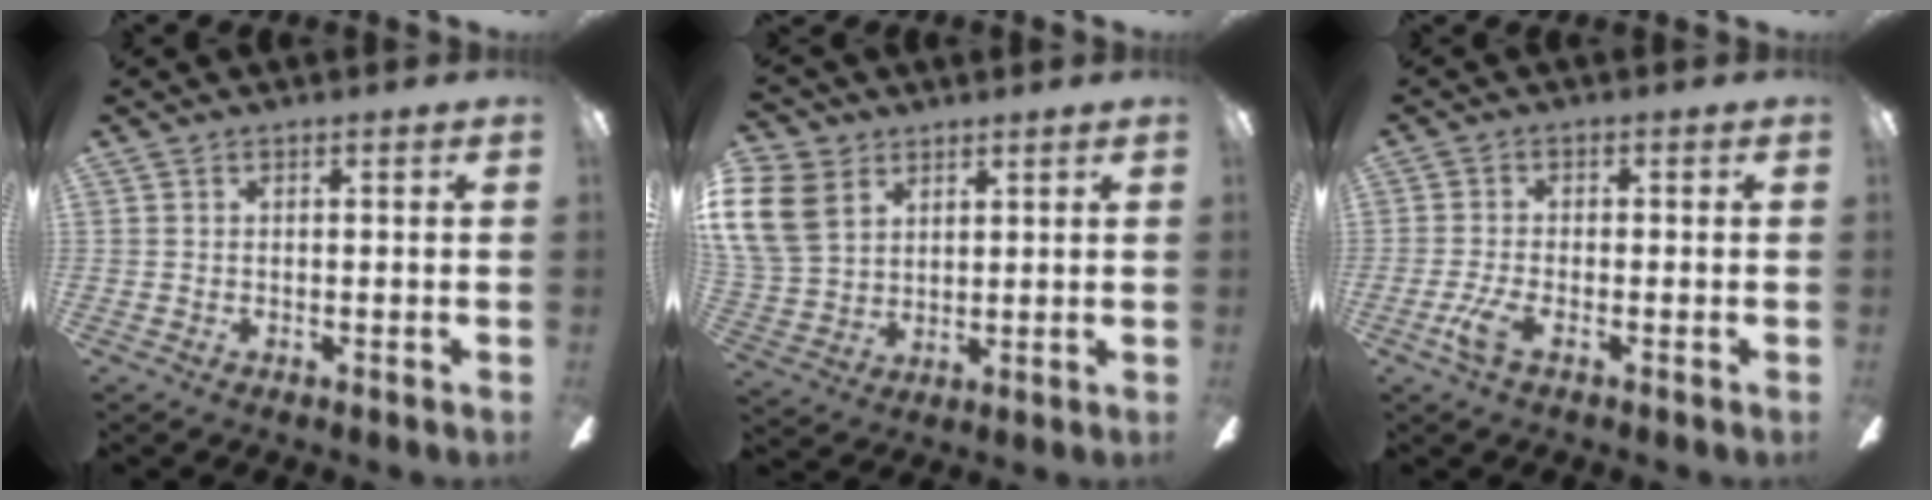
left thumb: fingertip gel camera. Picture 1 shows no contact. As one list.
[{"total": 14.5, "force": [6.0, 11.1, 7.2], "torque": [-0.173, -0.005, 0.120]}, {"total": 5.0, "force": [-2.3, 1.7, 4.1], "torque": [-0.098, -0.003, -0.046]}]